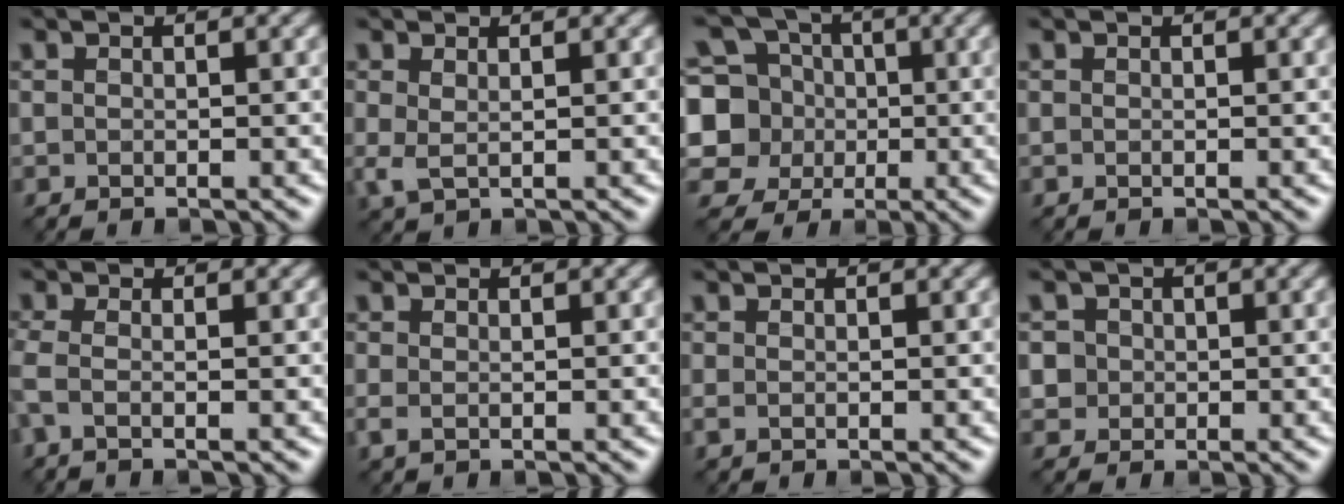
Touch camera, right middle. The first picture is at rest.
{"total": 1.7, "force": [0.4, 0.7, 1.5], "torque": [-0.036, -0.002, 0.007]}
{"total": 8.4, "force": [0.1, 7.5, 3.7], "torque": [-0.082, 0.010, -0.028]}
{"total": 0.0}
{"total": 1.8, "force": [-0.5, 0.6, 1.6], "torque": [-0.040, -0.010, -0.018]}
{"total": 0.9, "force": [0.0, 0.4, 0.8], "torque": [-0.021, -0.002, -0.001]}
{"total": 0.6, "force": [0.0, 0.3, 0.5], "torque": [-0.015, -0.002, -0.001]}
{"total": 3.1, "force": [0.6, 2.8, 1.0], "torque": [-0.007, 0.013, 0.007]}